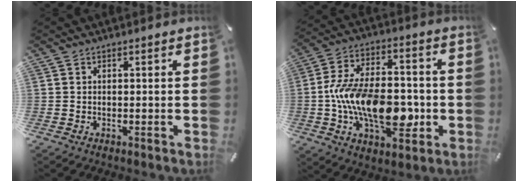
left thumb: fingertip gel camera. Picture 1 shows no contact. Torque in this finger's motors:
{"motor_torque": [1.36, 3.65, 2.23, -0.29, 0.30]}